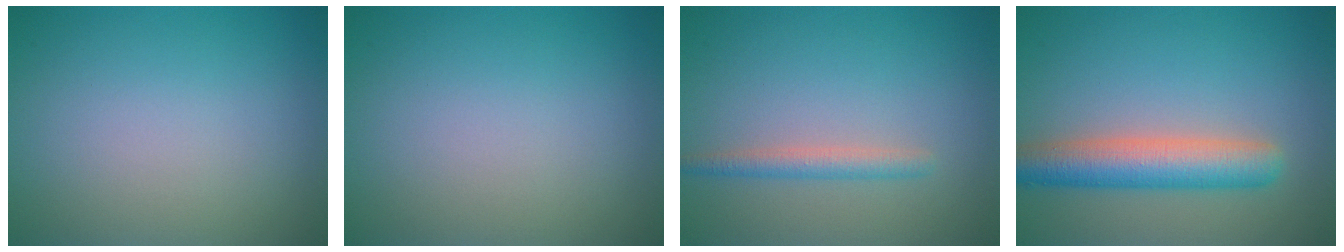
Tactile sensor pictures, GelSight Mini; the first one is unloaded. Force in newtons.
{"total": 0.0}
{"total": 1.8, "press": 1.8, "slide": 0.1}
{"total": 5.6, "press": 5.6, "slide": 0.1}